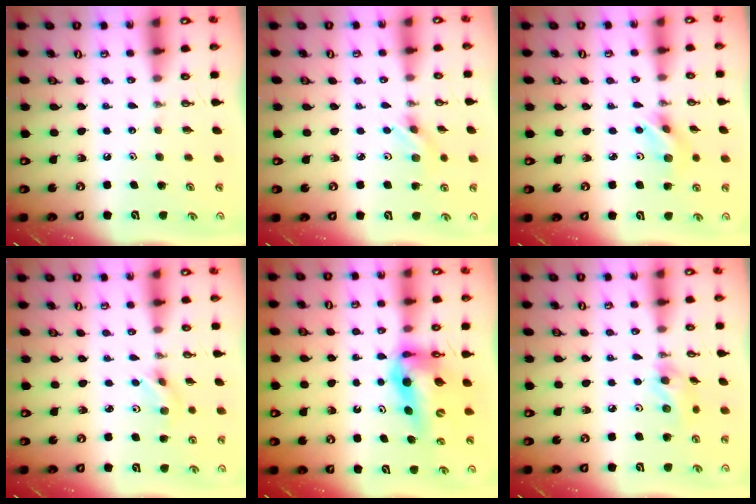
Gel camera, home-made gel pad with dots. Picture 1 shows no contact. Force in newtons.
{"total": 2.0, "press": 1.9, "slide": 0.4}
{"total": 6.0, "press": 4.4, "slide": 4.1}
{"total": 2.9, "press": 2.7, "slide": 1.2}
{"total": 13.7, "press": 13.1, "slide": 4.1}
{"total": 9.4, "press": 9.3, "slide": 1.1}